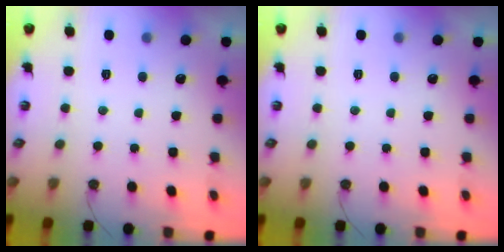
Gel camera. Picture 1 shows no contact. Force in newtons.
{"total": 0.0}